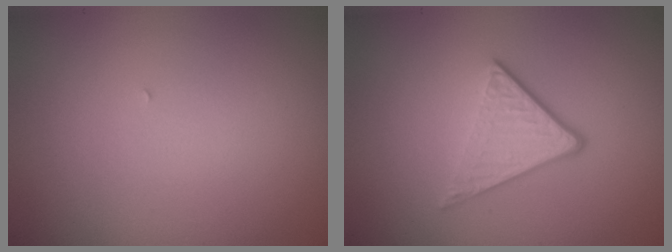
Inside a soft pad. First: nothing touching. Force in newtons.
{"total": 3.6, "press": 2.5, "slide": 2.7}